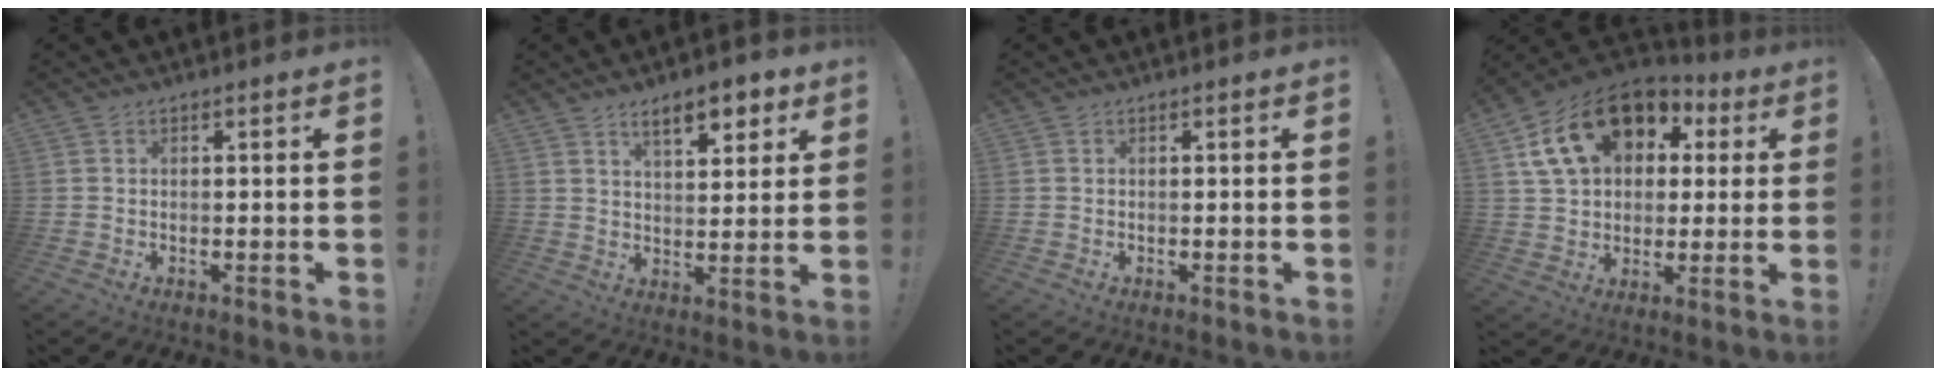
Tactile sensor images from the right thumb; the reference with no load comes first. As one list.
[{"total": 9.1, "force": [5.6, 3.3, 6.4], "torque": [-0.090, -0.021, 0.094]}, {"total": 0.0}, {"total": 19.8, "force": [8.4, 13.4, 11.8], "torque": [-0.184, -0.022, 0.161]}]